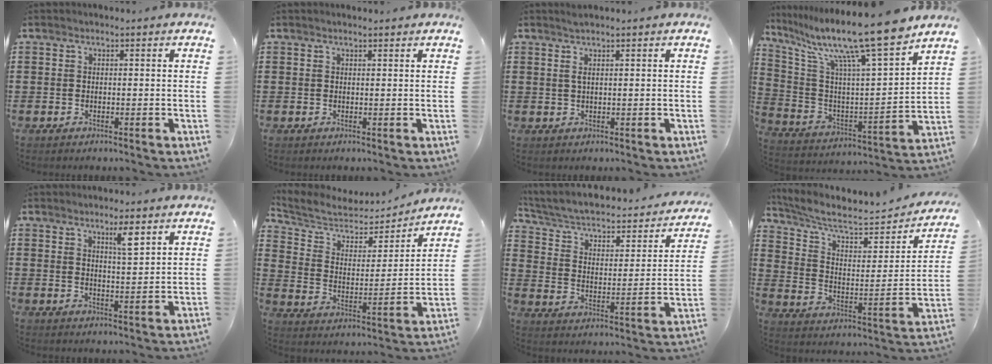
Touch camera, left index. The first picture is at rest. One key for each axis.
{"total": 0.7, "fx": 0.6, "fy": 0.1, "fz": 0.3, "tx": -0.007, "ty": 0.000, "tz": 0.011}
{"total": 1.7, "fx": 1.0, "fy": 0.0, "fz": 1.3, "tx": -0.027, "ty": 0.000, "tz": 0.018}
{"total": 14.6, "fx": 11.8, "fy": 0.4, "fz": 8.7, "tx": -0.188, "ty": -0.080, "tz": 0.188}
{"total": 3.8, "fx": 2.5, "fy": 0.4, "fz": 2.8, "tx": -0.044, "ty": -0.005, "tz": 0.039}
{"total": 5.8, "fx": 5.2, "fy": 2.0, "fz": 1.8, "tx": -0.067, "ty": -0.034, "tz": 0.083}
{"total": 3.9, "fx": 2.3, "fy": 2.1, "fz": 2.4, "tx": -0.061, "ty": -0.026, "tz": 0.028}
{"total": 6.9, "fx": 5.4, "fy": 1.6, "fz": 4.0, "tx": -0.105, "ty": -0.035, "tz": 0.088}